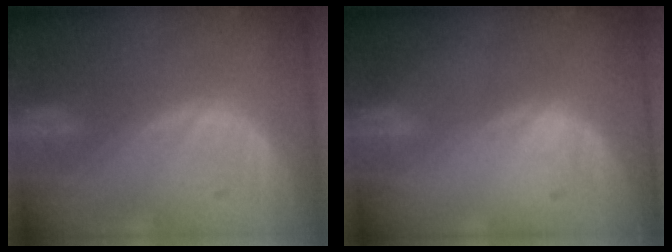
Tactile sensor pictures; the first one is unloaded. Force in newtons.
{"total": 0.0}